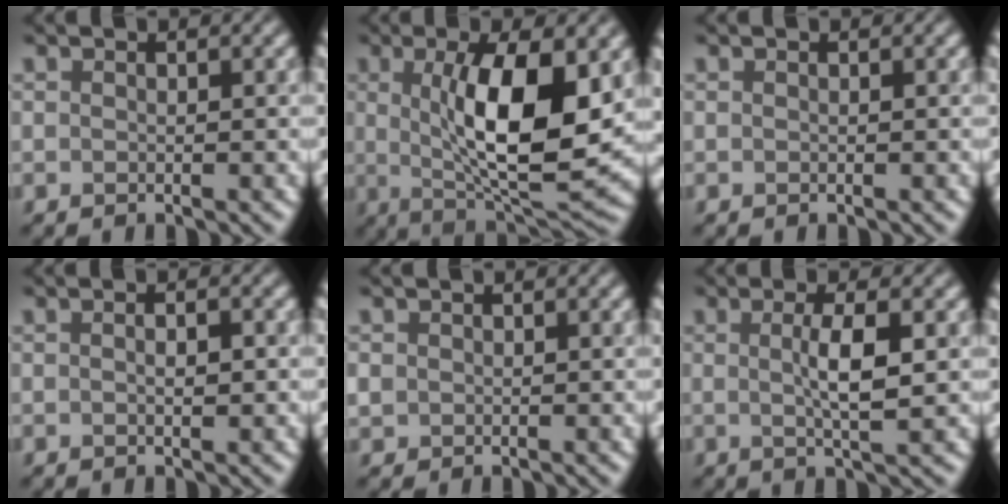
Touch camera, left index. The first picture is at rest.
{"total": 10.4, "force": [1.2, 3.4, 9.8], "torque": [-0.157, -0.011, 0.026]}
{"total": 0.0}
{"total": 1.5, "force": [0.1, 0.5, 1.4], "torque": [-0.014, -0.008, 0.000]}
{"total": 1.0, "force": [0.1, 0.9, 0.2], "torque": [0.000, 0.000, 0.001]}
{"total": 3.7, "force": [0.3, 0.7, 3.6], "torque": [-0.064, 0.003, 0.004]}